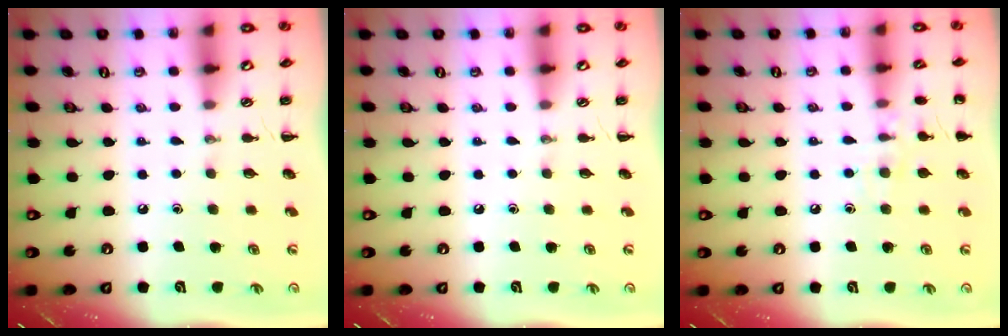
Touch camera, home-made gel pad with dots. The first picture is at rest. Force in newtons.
{"total": 0.0}
{"total": 8.7, "press": 8.5, "slide": 1.9}